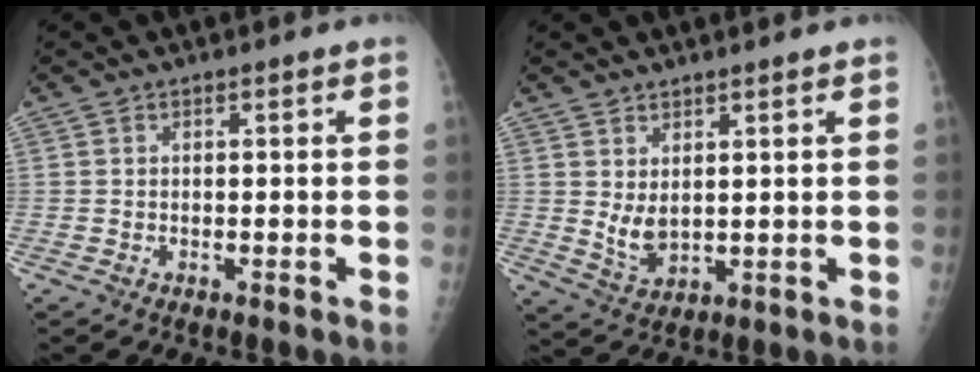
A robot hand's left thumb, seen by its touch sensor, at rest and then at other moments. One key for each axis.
{"total": 5.1, "fx": 2.2, "fy": 2.3, "fz": 4.0, "tx": -0.068, "ty": -0.026, "tz": 0.049}